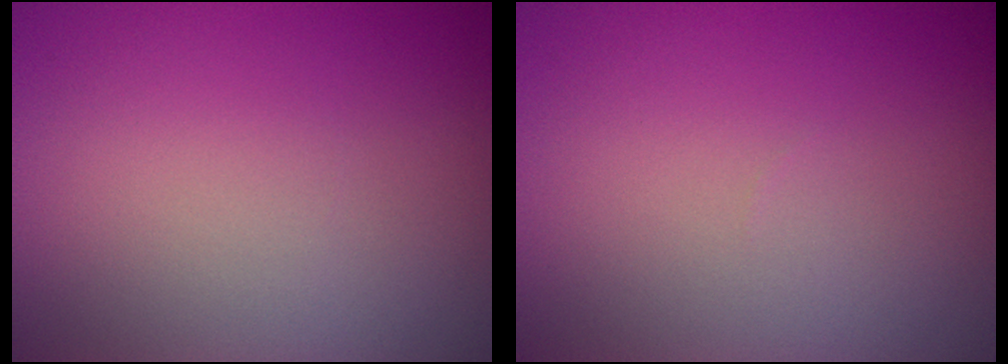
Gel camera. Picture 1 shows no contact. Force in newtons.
{"total": 0.0}